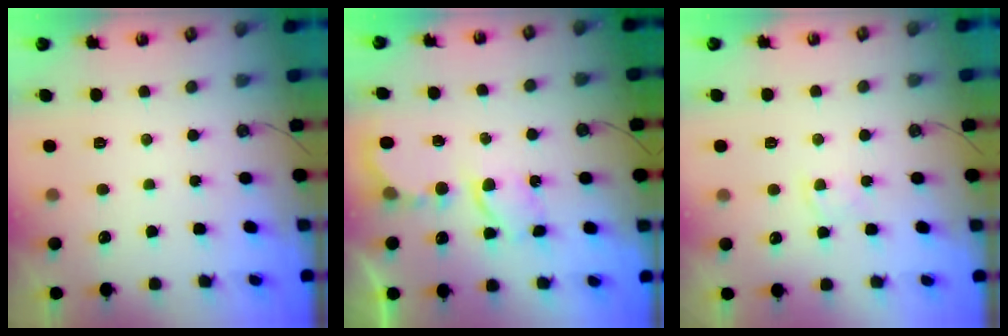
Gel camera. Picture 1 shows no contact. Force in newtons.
{"total": 6.5, "press": 6.5, "slide": 0.2}
{"total": 2.8, "press": 2.8, "slide": 0.4}